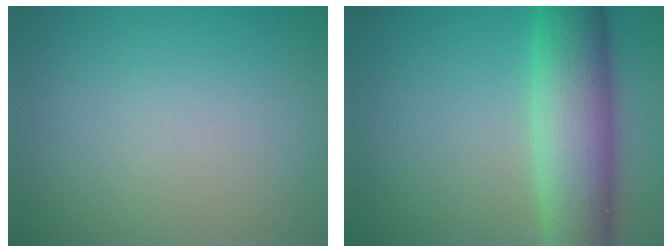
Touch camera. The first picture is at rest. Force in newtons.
{"total": 8.9, "press": 8.9, "slide": 0.5}